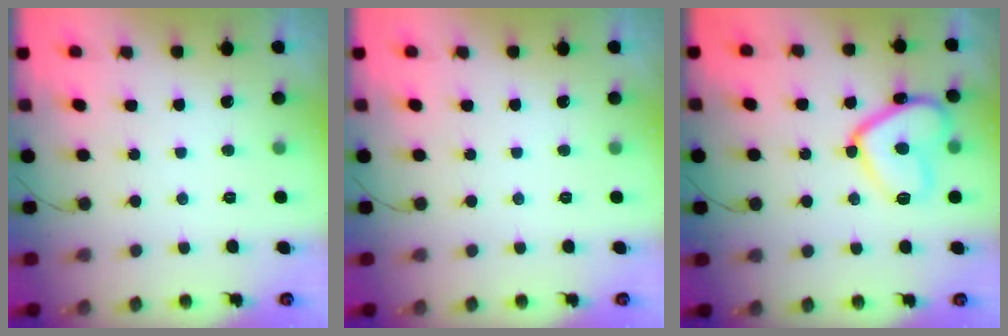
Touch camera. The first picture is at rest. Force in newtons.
{"total": 0.0}
{"total": 14.1, "press": 14.0, "slide": 1.2}